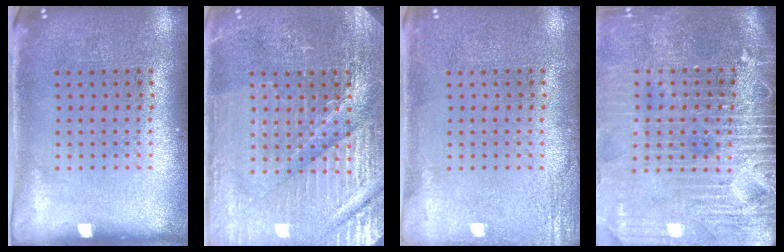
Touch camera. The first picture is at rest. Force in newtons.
{"total": 4.6, "press": 4.4, "slide": 1.4}
{"total": 1.9, "press": 1.9, "slide": 0.2}
{"total": 4.3, "press": 3.7, "slide": 2.2}